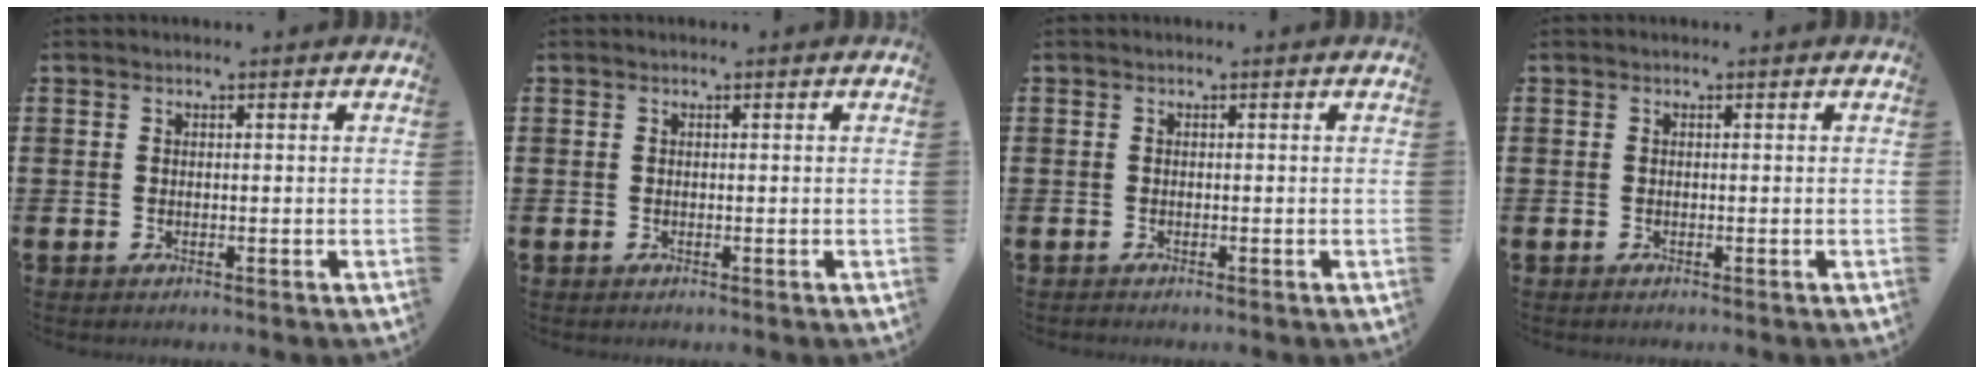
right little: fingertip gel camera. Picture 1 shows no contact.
{"total": 0.0}
{"total": 0.0}
{"total": 0.0}